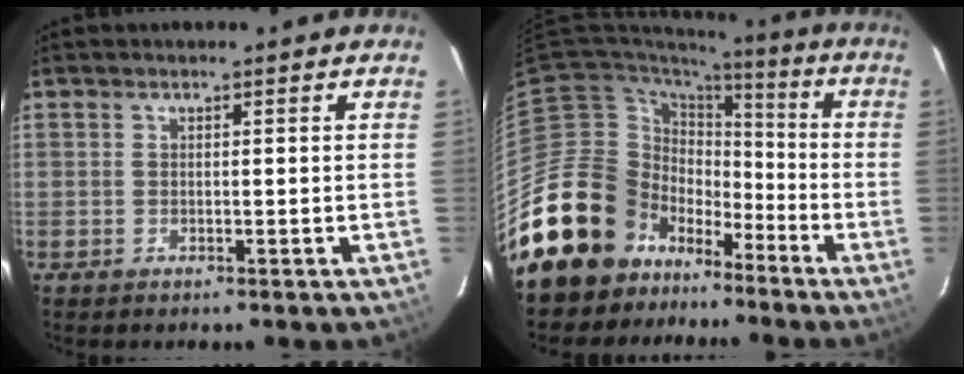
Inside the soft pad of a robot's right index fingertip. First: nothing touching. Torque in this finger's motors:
{"motor_torque": [0.02, -0.42, 0.07, -0.21]}